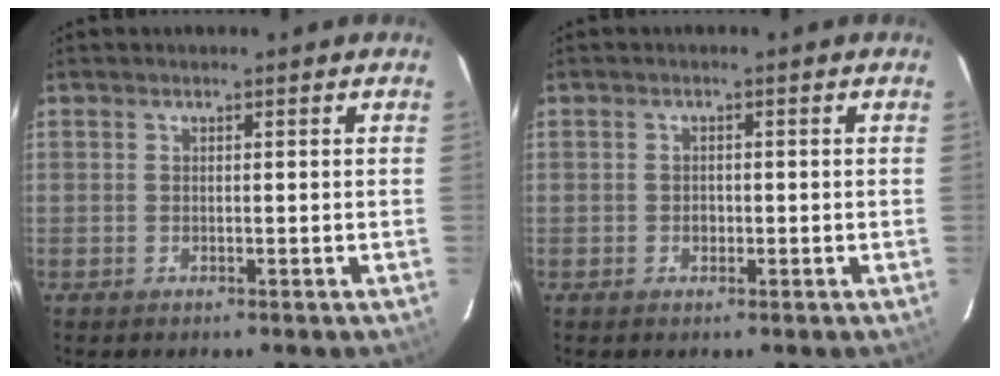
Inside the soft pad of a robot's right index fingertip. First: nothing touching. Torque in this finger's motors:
{"motor_torque": [0.00, 0.16, 0.07, 0.00]}